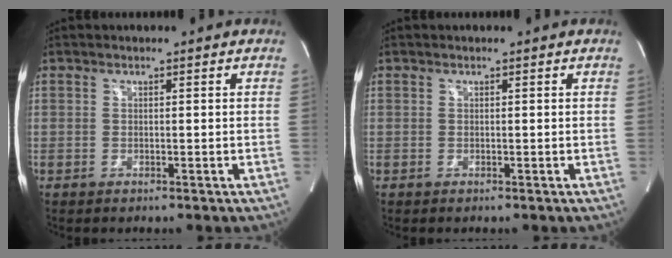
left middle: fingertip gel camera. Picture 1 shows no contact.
{"total": 0.0}